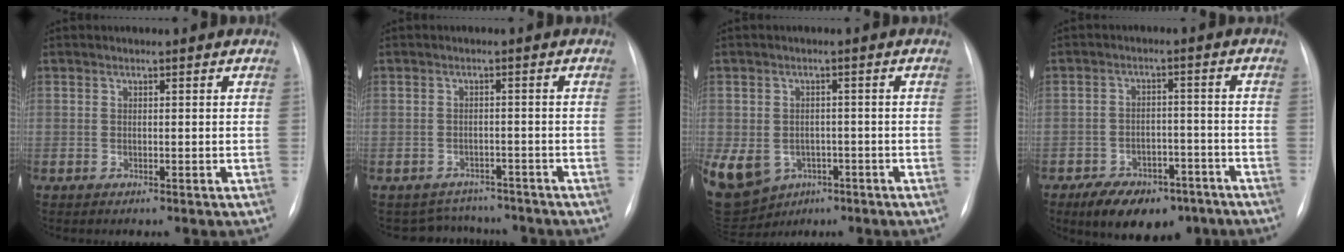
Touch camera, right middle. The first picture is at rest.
{"total": 5.3, "force": [-4.9, 2.1, -0.5], "torque": [0.008, 0.018, -0.062]}
{"total": 25.9, "force": [-10.4, 21.0, 11.1], "torque": [-0.382, -0.013, -0.142]}
{"total": 11.0, "force": [-7.6, 5.6, 5.5], "torque": [-0.079, 0.008, -0.114]}